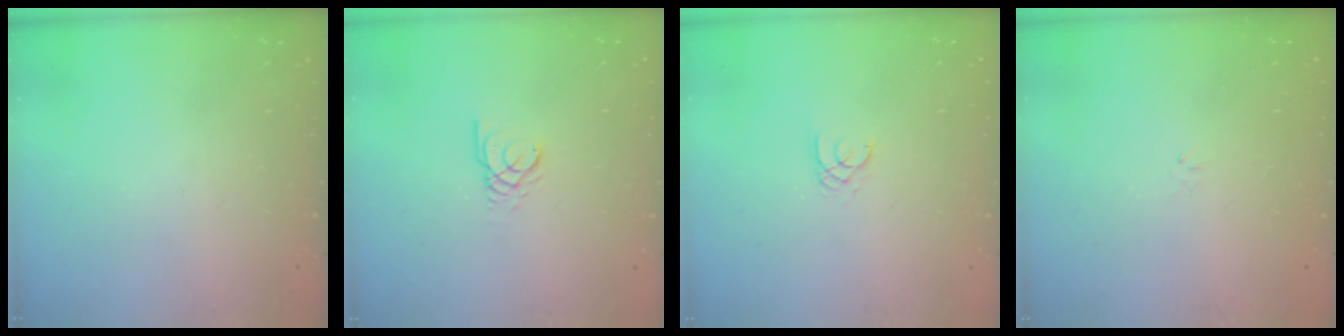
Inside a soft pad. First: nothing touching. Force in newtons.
{"total": 2.4, "press": 2.4, "slide": 0.4}
{"total": 1.7, "press": 1.7, "slide": 0.2}
{"total": 1.2, "press": 1.2, "slide": 0.4}